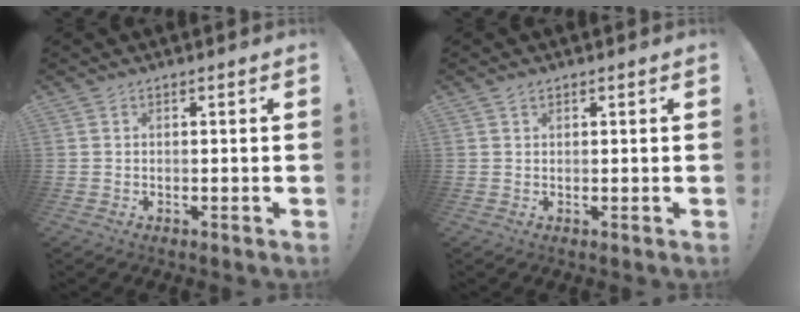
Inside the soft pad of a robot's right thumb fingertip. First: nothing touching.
{"total": 0.8, "force": [0.6, 0.4, 0.3], "torque": [-0.006, 0.000, 0.012]}